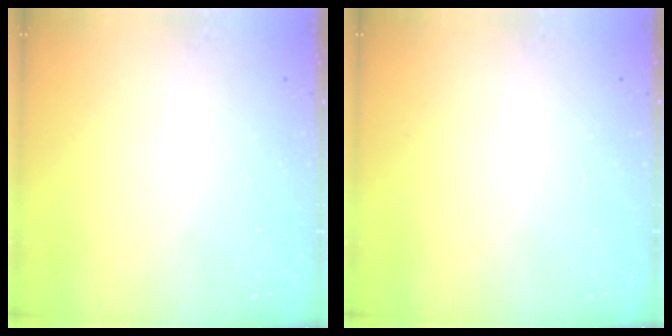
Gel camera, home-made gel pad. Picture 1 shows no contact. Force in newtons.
{"total": 0.0}